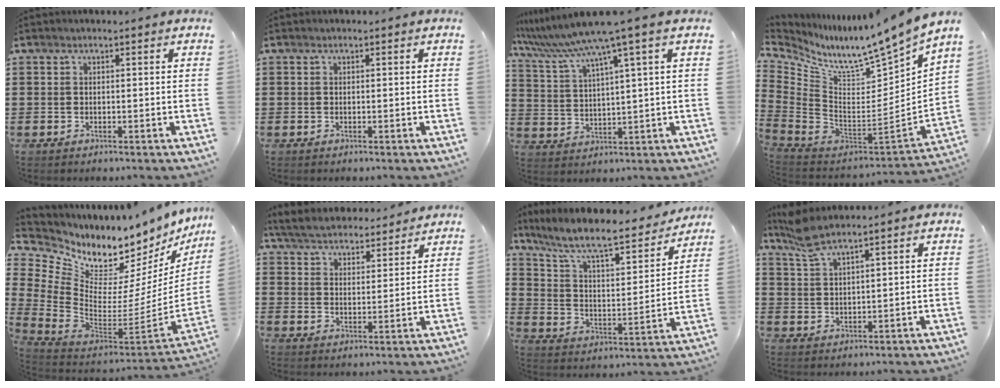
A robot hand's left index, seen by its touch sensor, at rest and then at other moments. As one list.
[{"total": 0.0}, {"total": 8.0, "force": [5.5, -0.7, 5.7], "torque": [-0.140, -0.038, 0.087]}, {"total": 9.4, "force": [7.9, -0.2, 5.2], "torque": [-0.110, -0.083, 0.116]}, {"total": 6.5, "force": [6.1, 1.9, 0.7], "torque": [-0.057, -0.088, 0.103]}, {"total": 5.0, "force": [4.9, 0.9, 0.6], "torque": [-0.036, -0.023, 0.085]}, {"total": 9.2, "force": [7.6, 1.1, 5.0], "torque": [-0.129, -0.051, 0.126]}, {"total": 5.0, "force": [4.2, 0.5, 2.8], "torque": [-0.065, -0.007, 0.076]}]